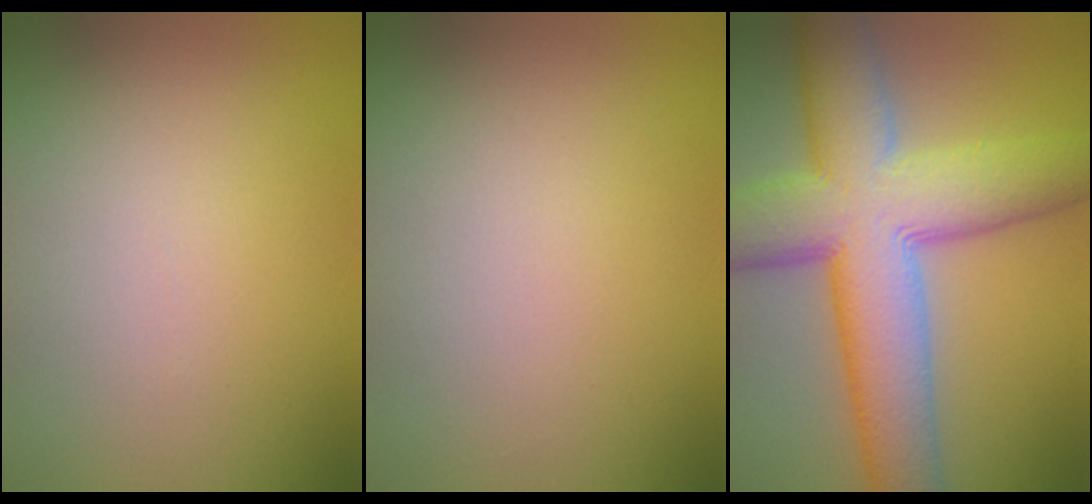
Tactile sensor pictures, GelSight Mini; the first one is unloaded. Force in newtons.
{"total": 0.0}
{"total": 12.7, "press": 12.6, "slide": 0.5}